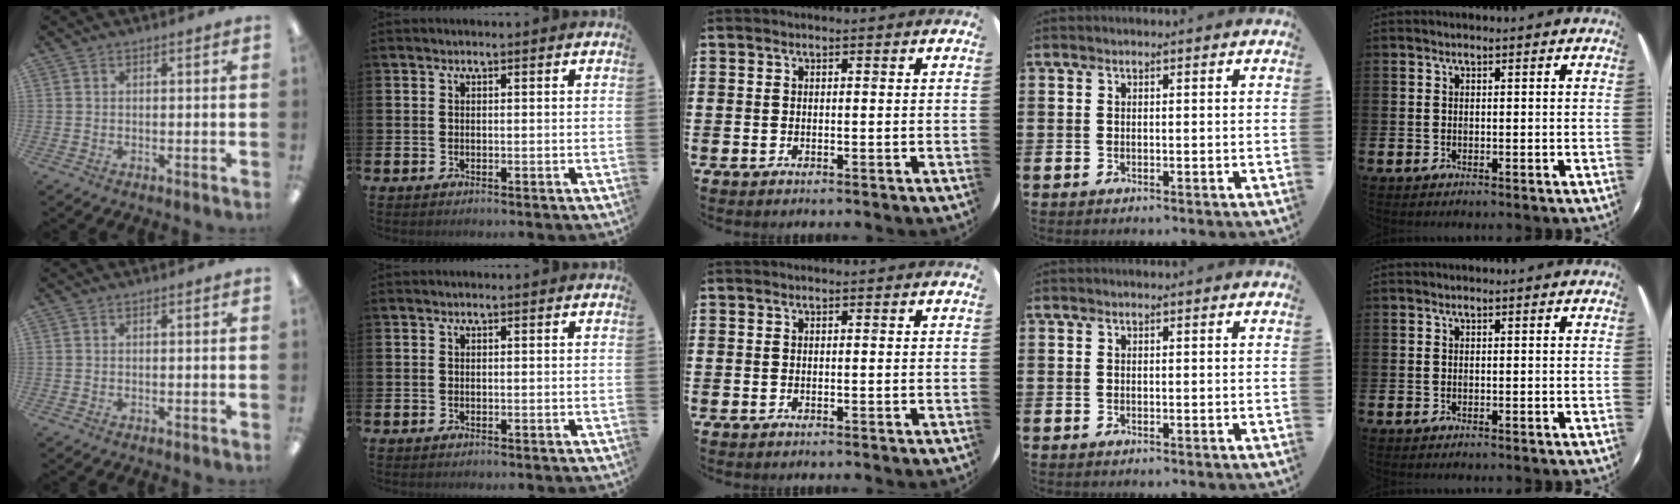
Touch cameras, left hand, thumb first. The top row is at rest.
{}